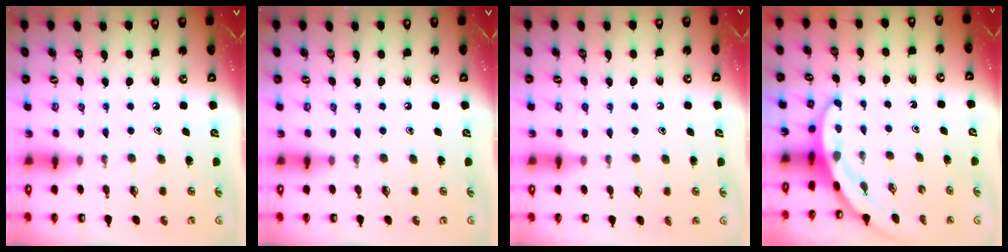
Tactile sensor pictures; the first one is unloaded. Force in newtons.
{"total": 0.0}
{"total": 3.7, "press": 3.6, "slide": 0.4}
{"total": 3.2, "press": 3.2, "slide": 0.2}